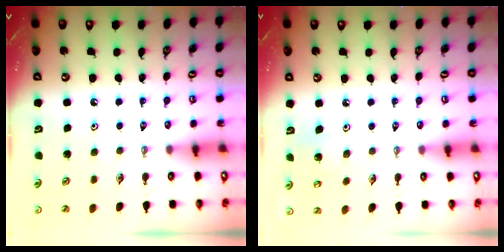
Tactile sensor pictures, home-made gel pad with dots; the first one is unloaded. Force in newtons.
{"total": 5.0, "press": 4.9, "slide": 0.4}